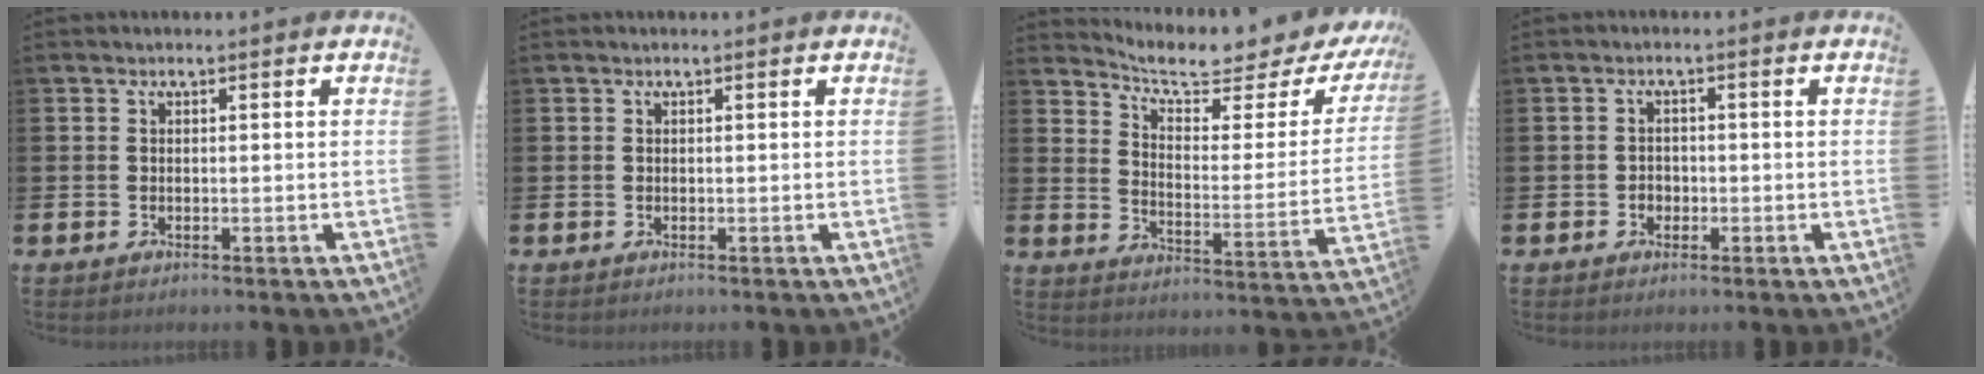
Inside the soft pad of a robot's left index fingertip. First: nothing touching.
{"total": 0.0}
{"total": 7.2, "force": [6.6, 1.3, 2.6], "torque": [-0.071, -0.053, 0.106]}
{"total": 1.5, "force": [-0.4, 1.4, 0.4], "torque": [0.000, 0.002, -0.013]}